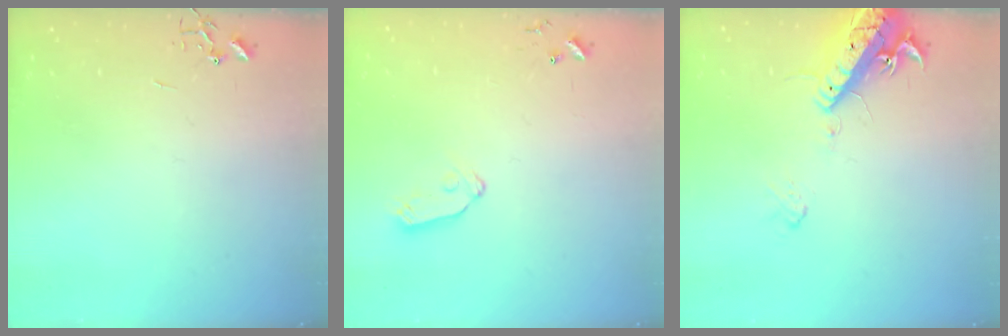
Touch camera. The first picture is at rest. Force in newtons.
{"total": 6.8, "press": 6.8, "slide": 0.4}
{"total": 15.1, "press": 14.7, "slide": 3.5}